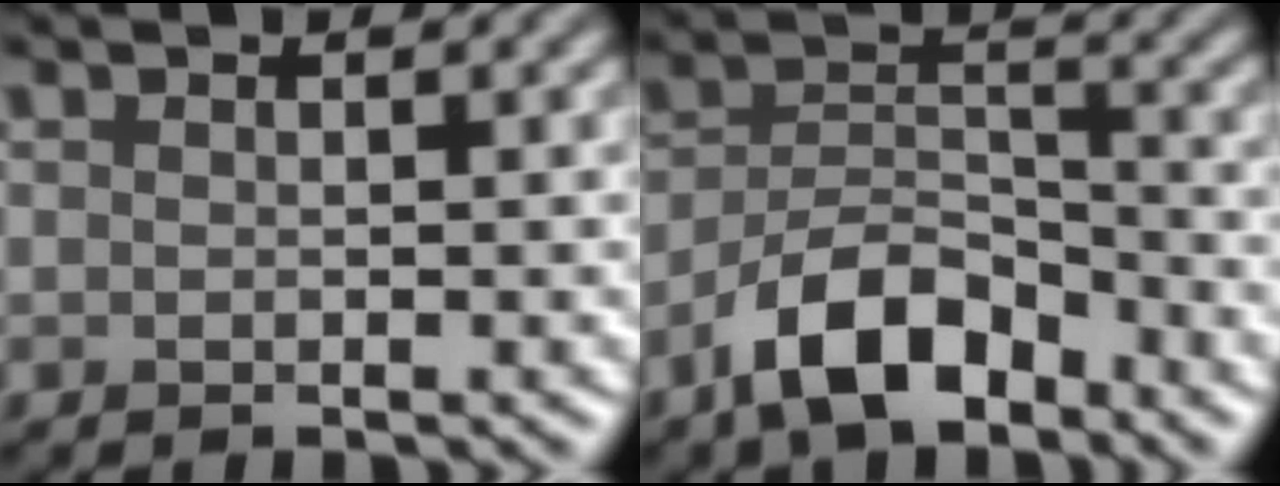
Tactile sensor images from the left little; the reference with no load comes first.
{"total": 6.6, "force": [-4.5, 2.8, 3.9], "torque": [-0.064, 0.004, -0.092]}